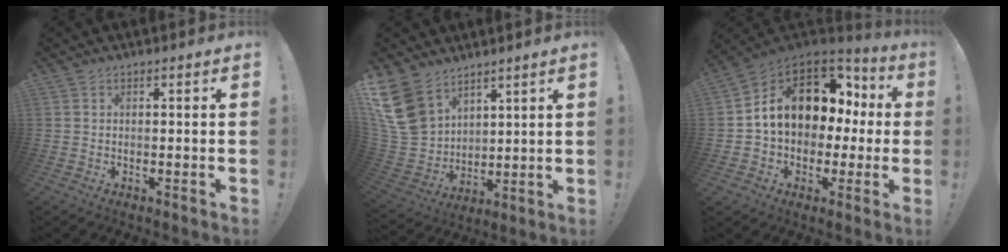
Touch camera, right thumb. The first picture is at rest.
{"total": 14.7, "force": [8.5, 10.1, 6.5], "torque": [-0.132, -0.051, 0.167]}
{"total": 15.9, "force": [4.3, 11.7, 9.8], "torque": [-0.148, -0.008, 0.088]}